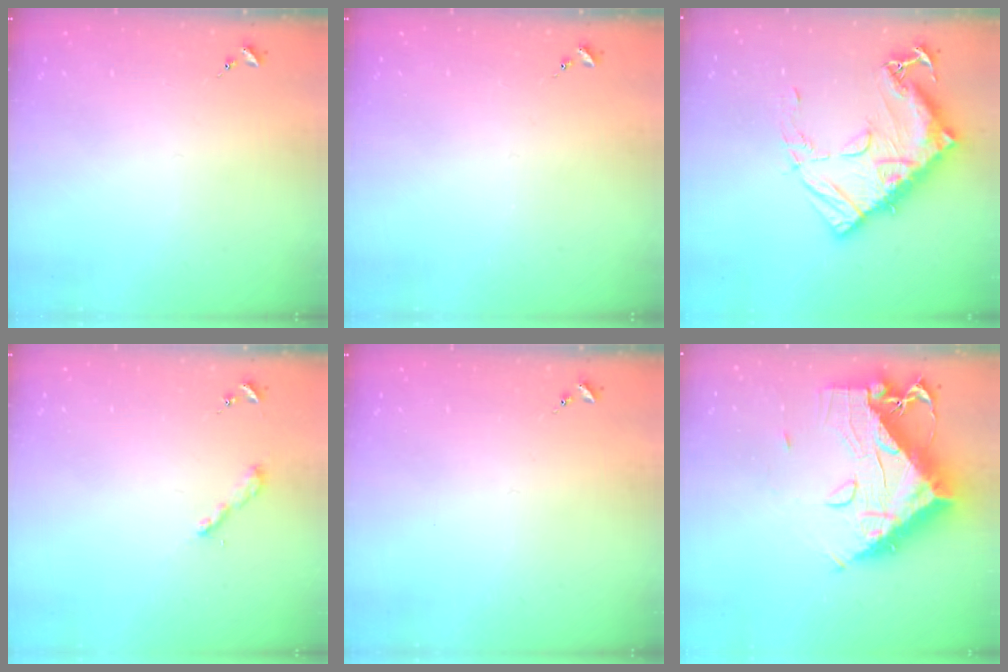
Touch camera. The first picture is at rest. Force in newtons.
{"total": 0.0}
{"total": 19.9, "press": 19.8, "slide": 1.7}
{"total": 2.2, "press": 2.2, "slide": 0.2}
{"total": 0.0}
{"total": 18.2, "press": 18.1, "slide": 1.9}